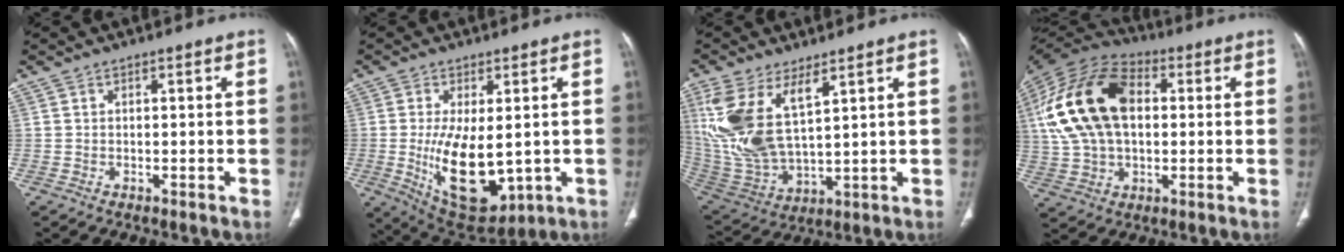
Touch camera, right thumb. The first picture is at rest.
{"total": 14.4, "force": [-1.4, 6.9, 12.5], "torque": [-0.199, -0.025, 0.004]}
{"total": 16.0, "force": [6.6, 7.2, 12.6], "torque": [-0.272, -0.022, 0.150]}
{"total": 22.4, "force": [3.5, 13.9, 17.2], "torque": [-0.338, 0.019, 0.059]}